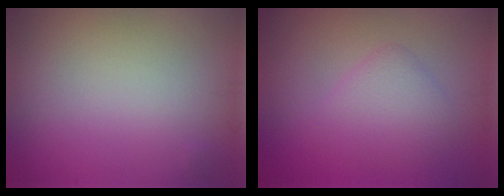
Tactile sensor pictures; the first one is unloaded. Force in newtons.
{"total": 2.7, "press": 2.7, "slide": 0.0}